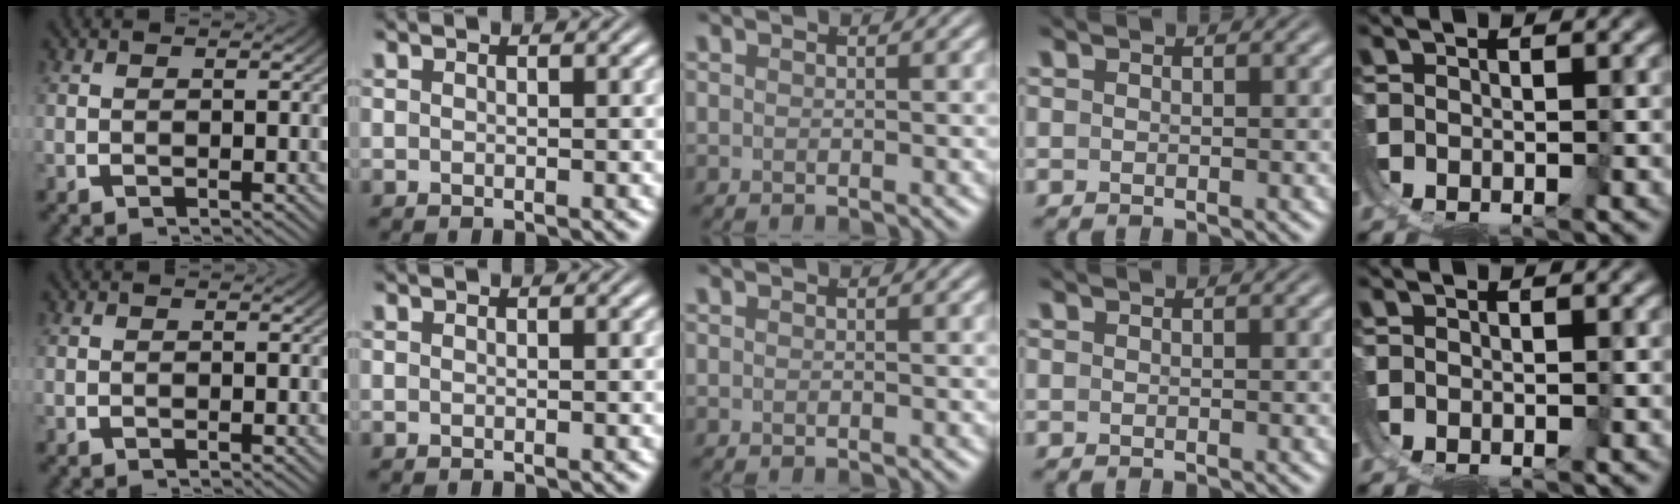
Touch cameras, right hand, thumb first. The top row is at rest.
{}